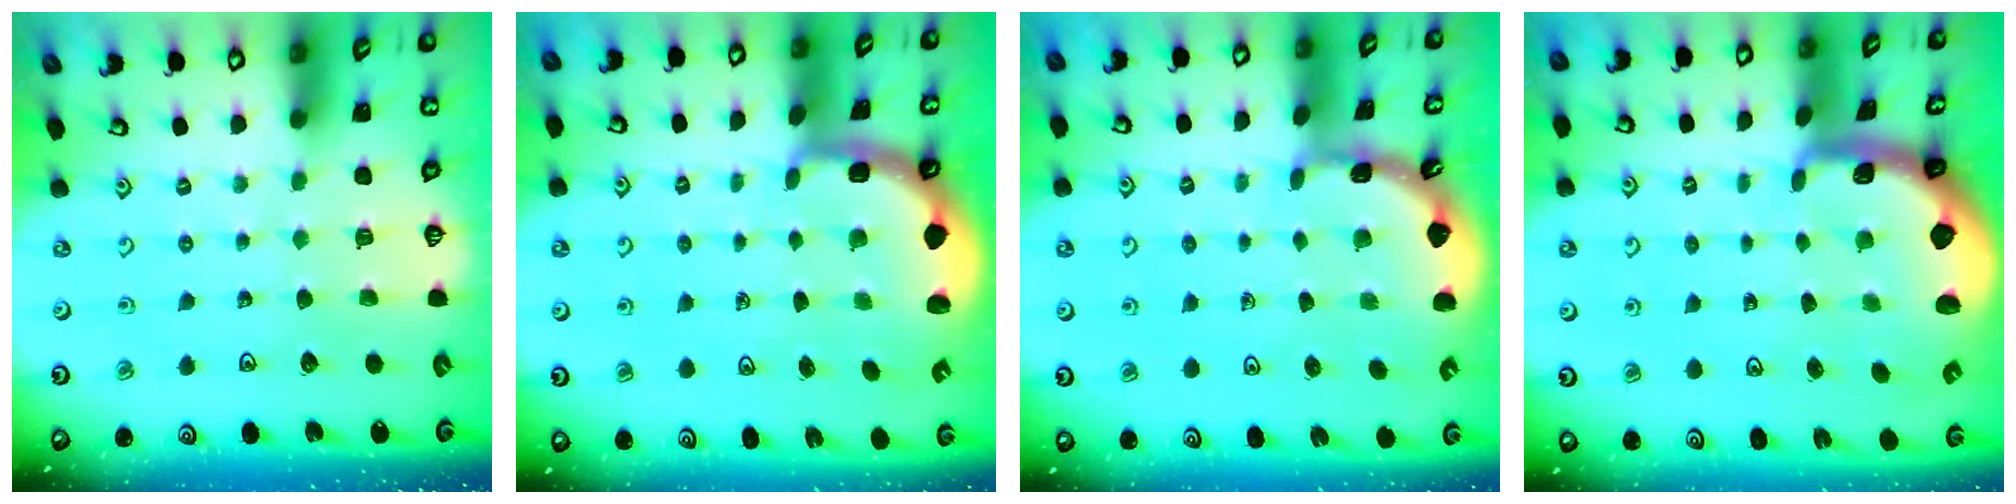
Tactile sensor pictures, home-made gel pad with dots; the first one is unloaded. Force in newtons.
{"total": 2.2, "press": 2.0, "slide": 0.8}
{"total": 1.7, "press": 1.7, "slide": 0.1}
{"total": 2.7, "press": 1.7, "slide": 2.1}